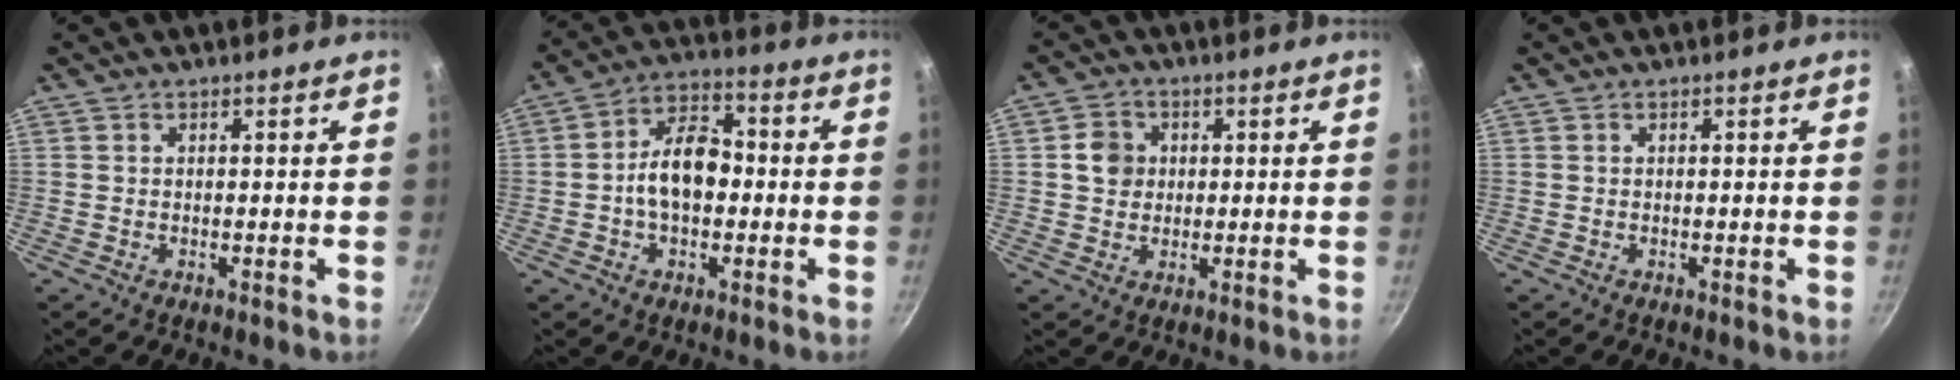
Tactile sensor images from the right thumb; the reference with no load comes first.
{"total": 10.9, "force": [-0.9, 7.0, 8.2], "torque": [-0.109, 0.034, -0.028]}
{"total": 4.9, "force": [0.7, 4.4, 2.1], "torque": [-0.013, 0.006, 0.005]}
{"total": 0.0}